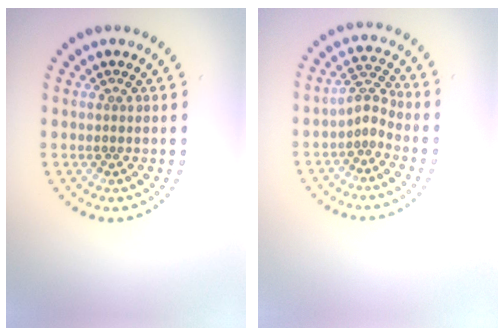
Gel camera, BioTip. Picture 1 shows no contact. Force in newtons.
{"total": 2.1, "press": 1.5, "slide": 1.4}